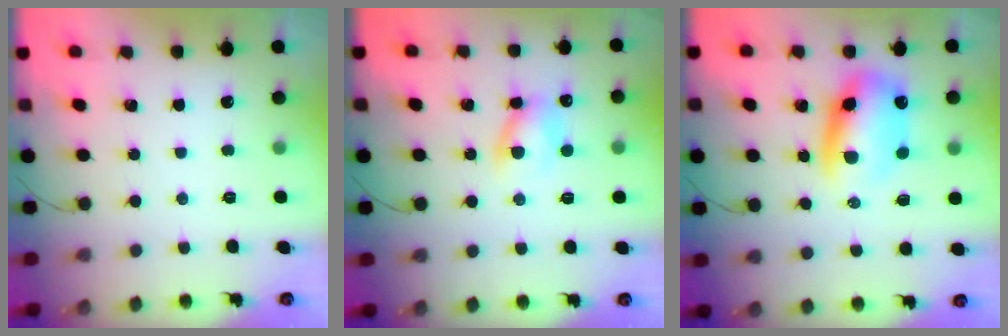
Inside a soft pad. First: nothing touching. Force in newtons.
{"total": 7.4, "press": 7.3, "slide": 1.4}
{"total": 10.3, "press": 9.9, "slide": 2.8}